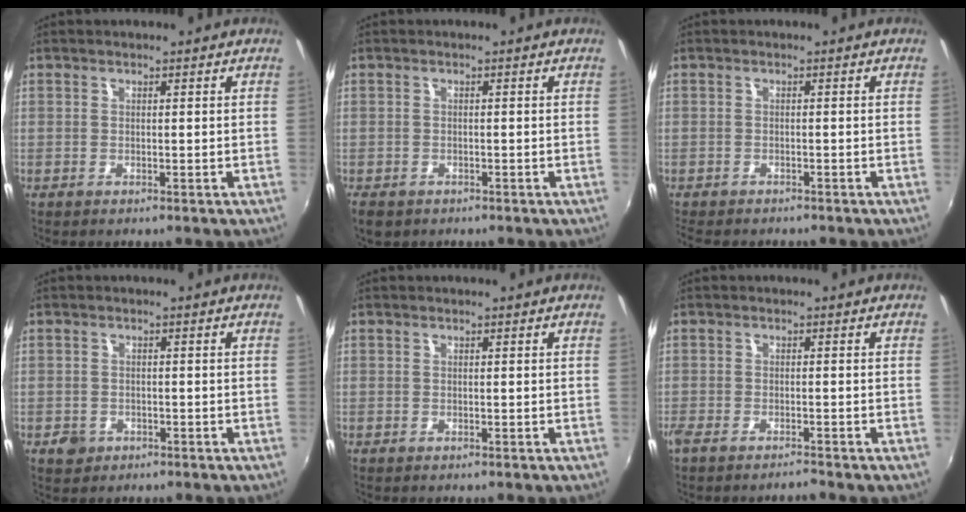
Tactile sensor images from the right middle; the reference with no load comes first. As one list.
[{"total": 3.4, "force": [-2.1, 2.2, 1.6], "torque": [-0.039, -0.013, -0.034]}, {"total": 4.0, "force": [-3.5, 1.1, 1.4], "torque": [-0.038, -0.018, -0.056]}, {"total": 2.6, "force": [-1.3, 2.1, 0.7], "torque": [-0.016, 0.000, -0.019]}, {"total": 0.0}, {"total": 2.8, "force": [-2.6, 0.1, 1.0], "torque": [-0.032, -0.011, -0.054]}]